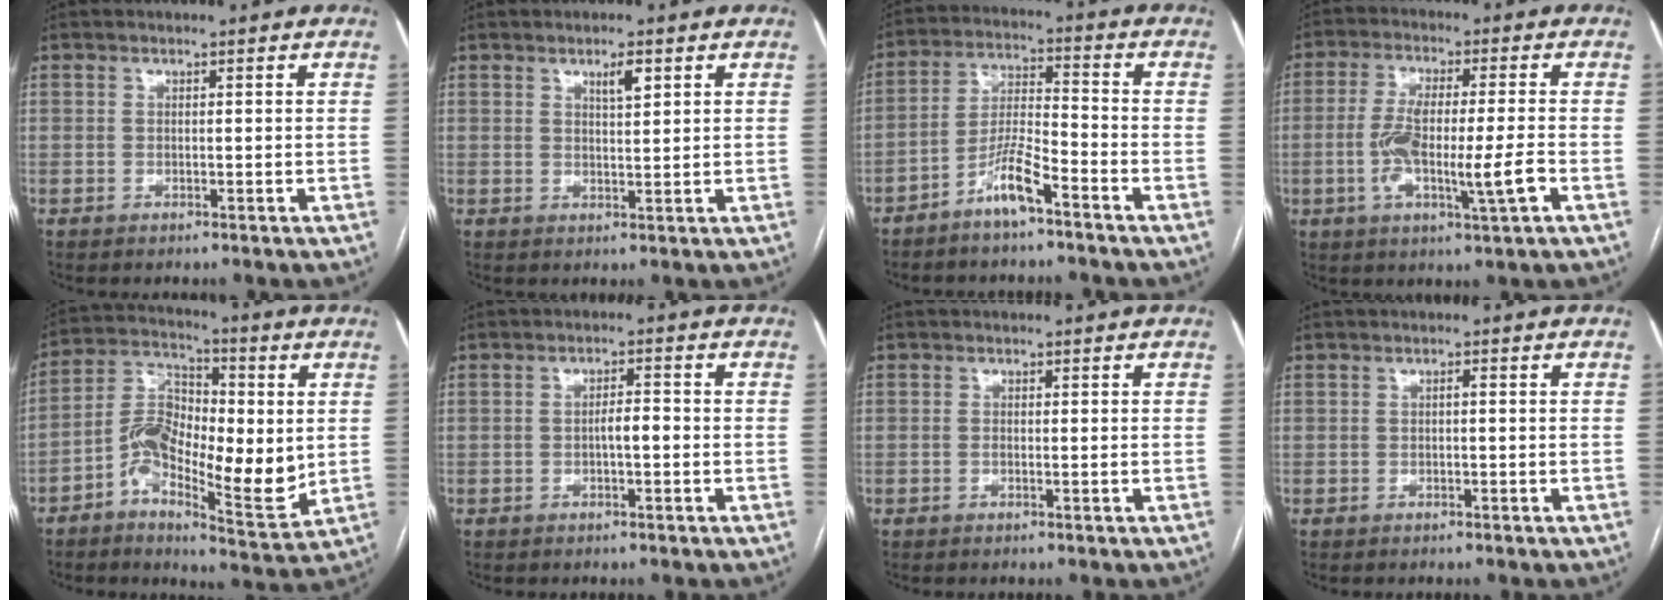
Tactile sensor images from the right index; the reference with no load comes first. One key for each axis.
{"total": 2.8, "fx": 1.6, "fy": 0.6, "fz": 2.3, "tx": -0.040, "ty": -0.002, "tz": 0.027}
{"total": 7.0, "fx": -4.8, "fy": 0.9, "fz": 5.1, "tx": -0.108, "ty": 0.005, "tz": -0.092}
{"total": 10.5, "fx": -2.5, "fy": 1.1, "fz": 10.1, "tx": -0.187, "ty": -0.002, "tz": -0.044}
{"total": 14.1, "fx": -1.7, "fy": 6.2, "fz": 12.5, "tx": -0.235, "ty": 0.014, "tz": -0.035}
{"total": 2.5, "fx": -0.6, "fy": 0.6, "fz": 2.4, "tx": -0.037, "ty": 0.005, "tz": -0.010}
{"total": 0.6, "fx": -0.1, "fy": 0.2, "fz": 0.6, "tx": -0.013, "ty": -0.001, "tz": -0.001}
{"total": 0.5, "fx": -0.1, "fy": 0.1, "fz": 0.5, "tx": -0.009, "ty": 0.003, "tz": -0.002}